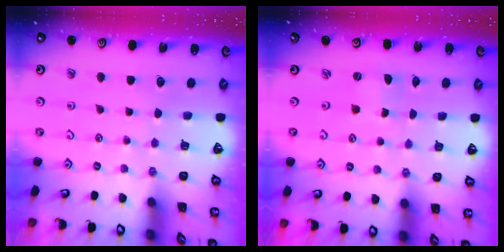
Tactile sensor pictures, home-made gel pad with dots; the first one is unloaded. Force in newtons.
{"total": 0.0}